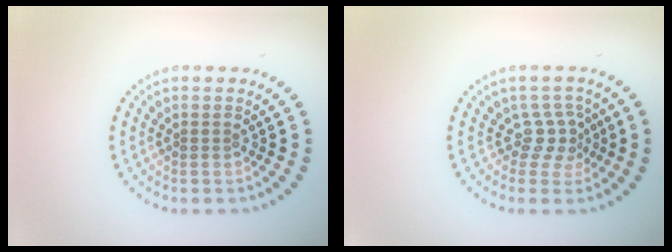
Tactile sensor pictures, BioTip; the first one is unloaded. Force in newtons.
{"total": 2.2, "press": 1.5, "slide": 1.7}